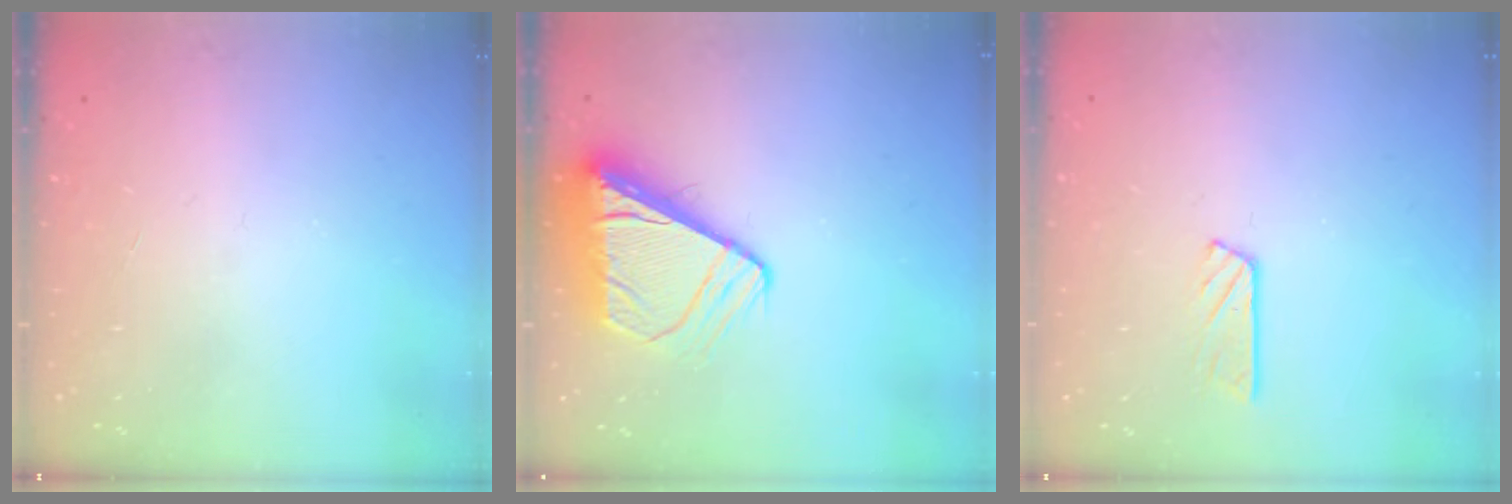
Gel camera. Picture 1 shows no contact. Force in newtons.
{"total": 9.2, "press": 9.1, "slide": 1.1}
{"total": 4.1, "press": 4.1, "slide": 0.4}